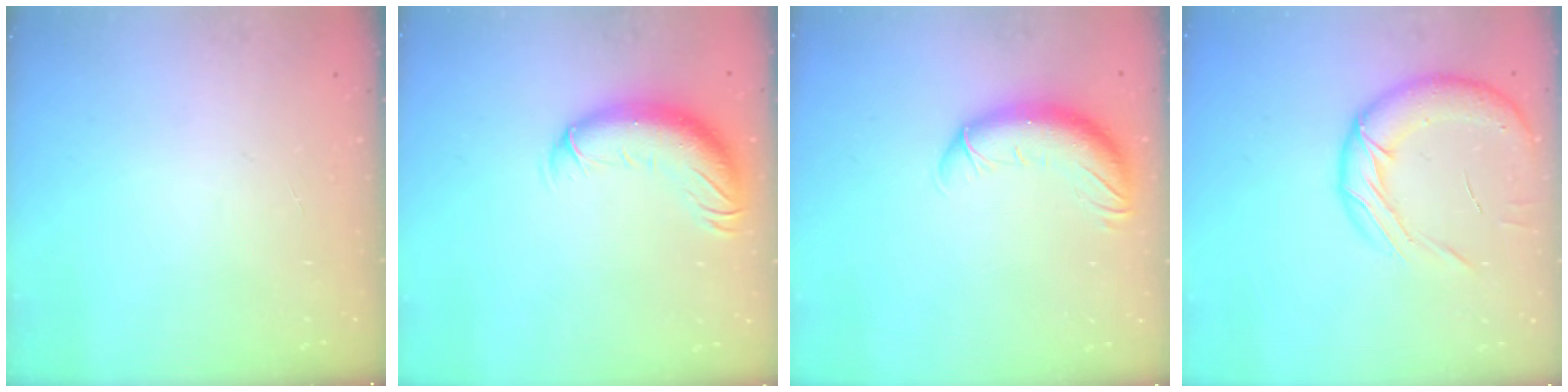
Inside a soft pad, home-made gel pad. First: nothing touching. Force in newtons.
{"total": 11.5, "press": 11.2, "slide": 2.9}
{"total": 11.5, "press": 11.3, "slide": 2.4}
{"total": 15.4, "press": 15.1, "slide": 3.2}